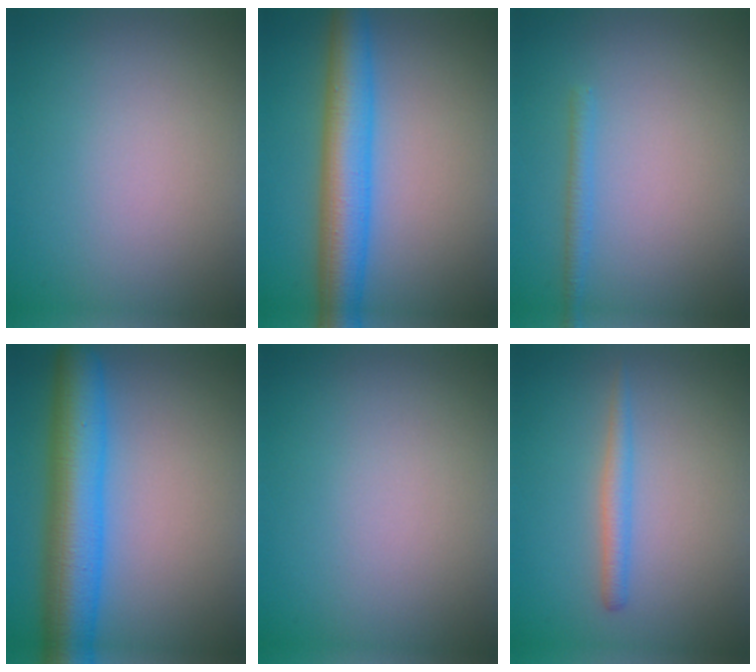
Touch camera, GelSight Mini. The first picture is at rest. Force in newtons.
{"total": 6.7, "press": 6.7, "slide": 0.1}
{"total": 1.3, "press": 1.3, "slide": 0.1}
{"total": 8.7, "press": 8.7, "slide": 0.3}
{"total": 0.0}
{"total": 1.7, "press": 1.7, "slide": 0.2}